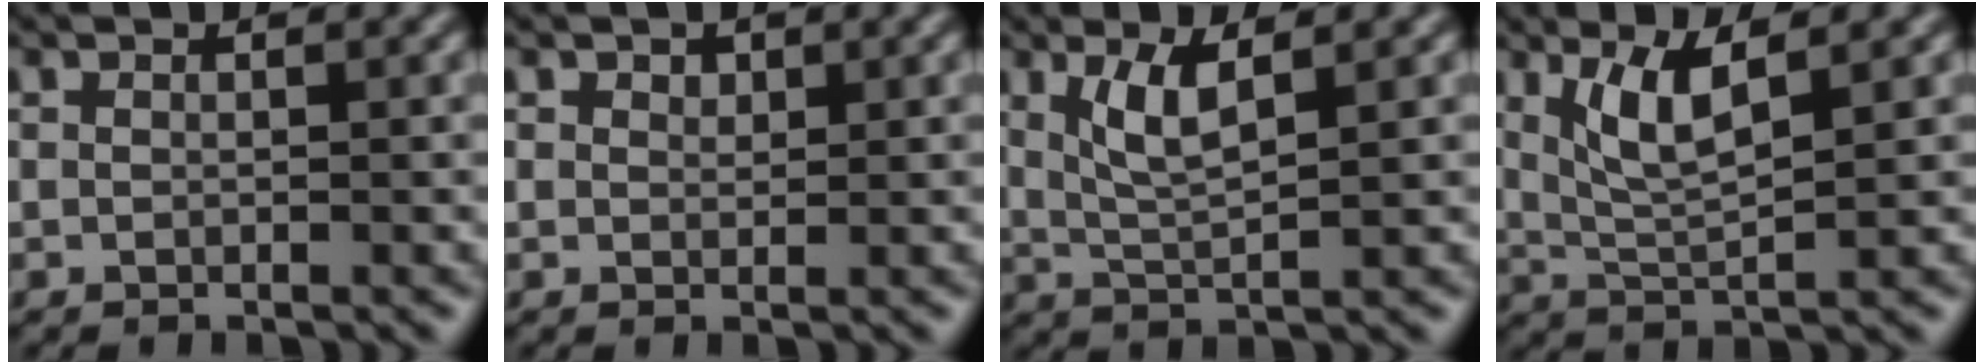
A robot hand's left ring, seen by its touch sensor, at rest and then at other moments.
{"total": 0.9, "force": [0.6, 0.6, 0.3], "torque": [-0.004, -0.002, 0.009]}
{"total": 3.3, "force": [1.5, 0.7, 2.8], "torque": [-0.060, -0.006, 0.033]}
{"total": 3.9, "force": [1.7, 0.8, 3.4], "torque": [-0.074, -0.007, 0.039]}